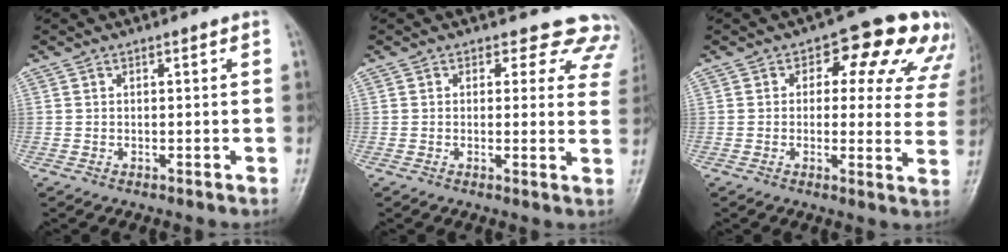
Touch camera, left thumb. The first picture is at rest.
{"total": 9.7, "force": [8.3, 4.9, 1.1], "torque": [0.049, -0.036, 0.053]}
{"total": 14.0, "force": [6.5, 7.6, 9.7], "torque": [-0.061, -0.010, 0.060]}